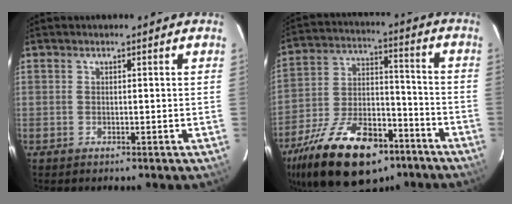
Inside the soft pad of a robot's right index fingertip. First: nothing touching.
{"total": 24.7, "force": [-15.5, 12.0, 15.0], "torque": [-0.294, -0.007, -0.243]}